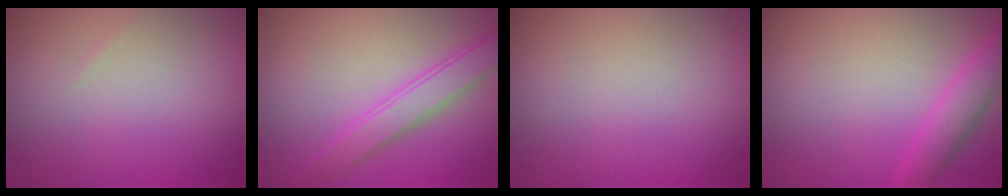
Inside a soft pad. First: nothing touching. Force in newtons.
{"total": 3.0, "press": 3.0, "slide": 0.1}
{"total": 0.0}
{"total": 2.6, "press": 2.6, "slide": 0.1}